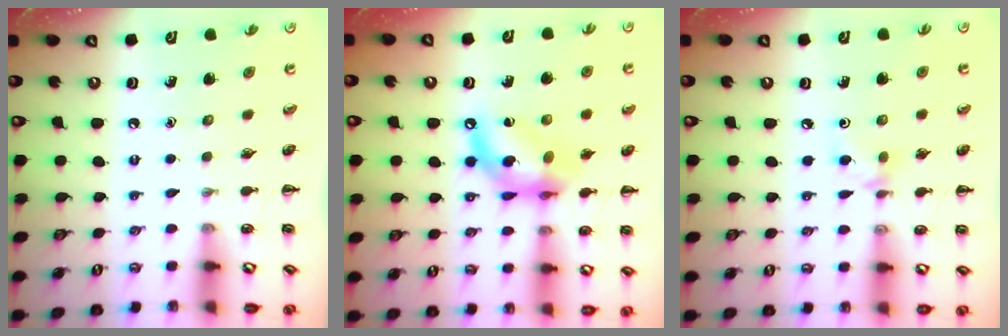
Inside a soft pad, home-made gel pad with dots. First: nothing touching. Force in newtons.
{"total": 12.0, "press": 11.5, "slide": 3.2}
{"total": 4.7, "press": 4.4, "slide": 1.5}